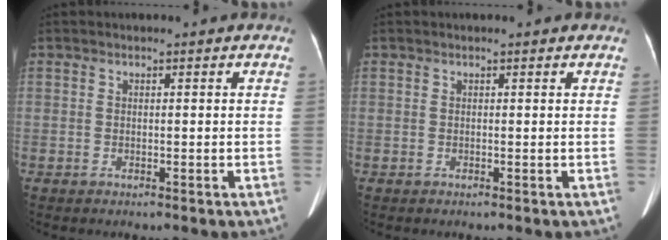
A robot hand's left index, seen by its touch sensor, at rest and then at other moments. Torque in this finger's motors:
{"motor_torque": [-1.32, 0.52, -0.93, -0.12]}